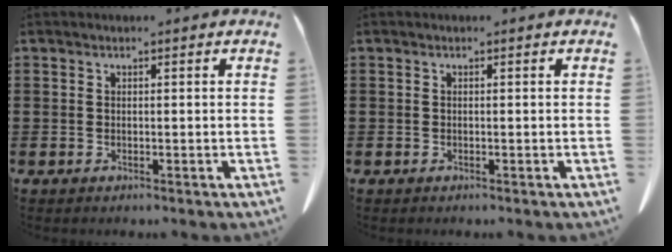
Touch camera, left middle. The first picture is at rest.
{"total": 0.0}